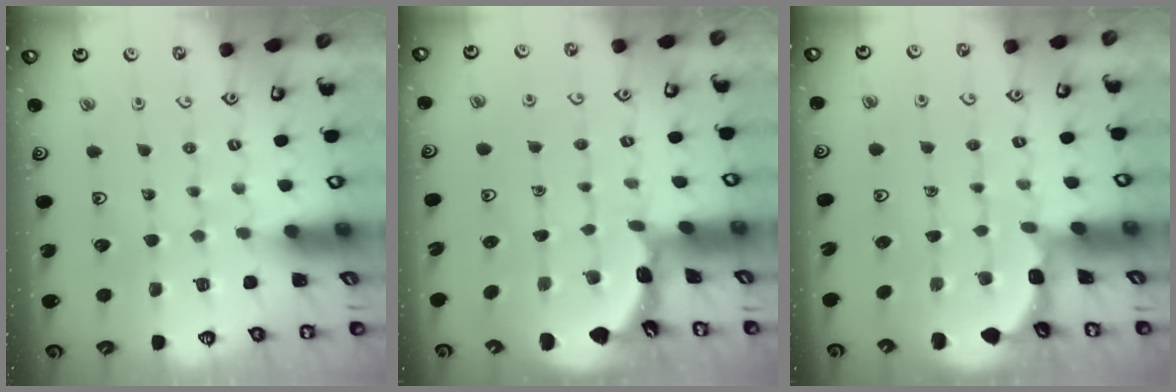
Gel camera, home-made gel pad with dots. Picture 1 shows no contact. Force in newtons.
{"total": 1.6, "press": 1.6, "slide": 0.1}
{"total": 2.0, "press": 2.0, "slide": 0.1}